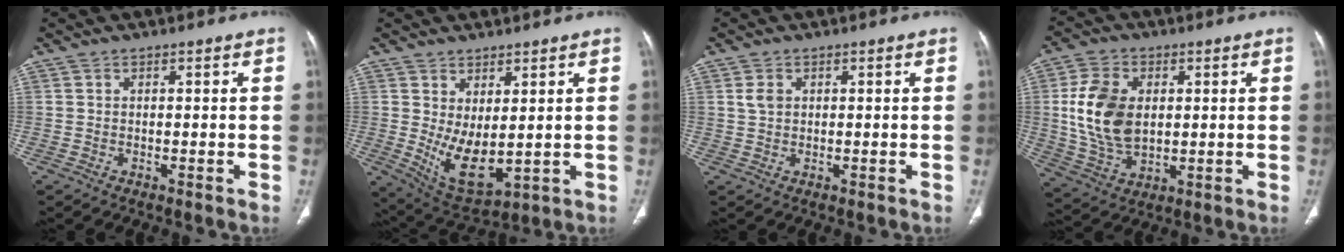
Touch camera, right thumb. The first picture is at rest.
{"total": 9.3, "force": [0.8, 4.6, 8.0], "torque": [-0.132, -0.028, 0.040]}
{"total": 1.9, "force": [0.6, 1.4, 1.2], "torque": [-0.022, -0.002, 0.014]}
{"total": 13.5, "force": [1.7, 8.8, 10.2], "torque": [-0.189, -0.007, 0.038]}